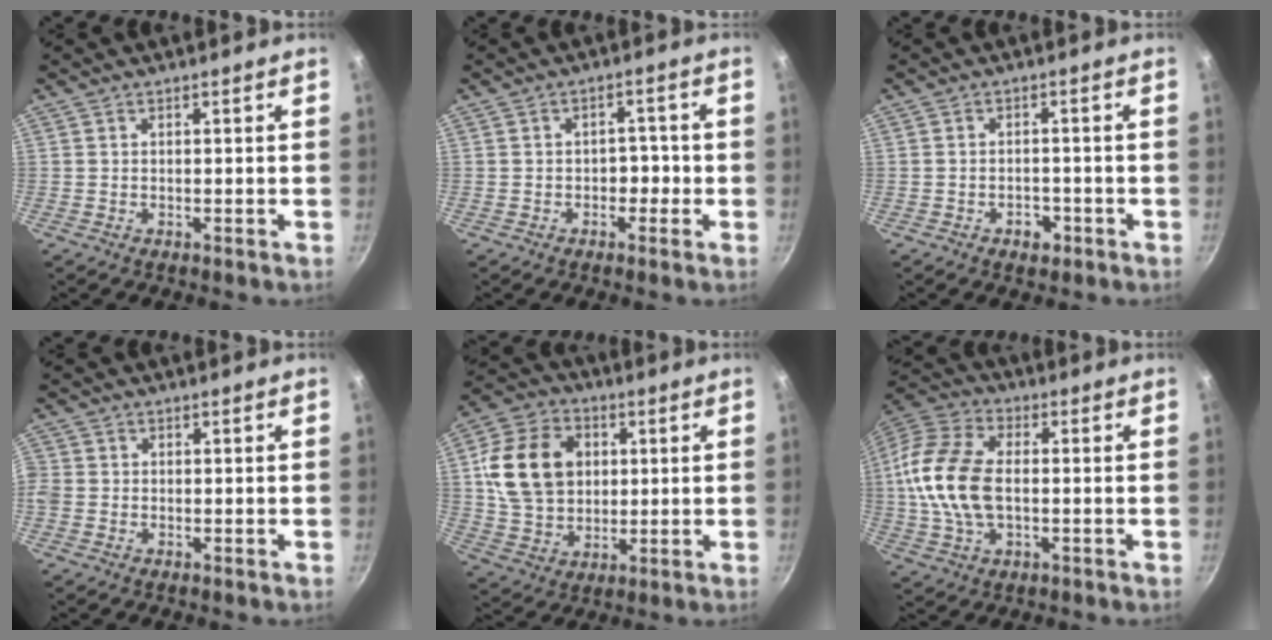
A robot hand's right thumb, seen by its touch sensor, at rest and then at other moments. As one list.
[{"total": 3.2, "force": [-1.0, 2.5, 1.8], "torque": [0.009, 0.018, -0.016]}, {"total": 3.1, "force": [-1.7, 2.1, 1.7], "torque": [-0.013, 0.015, -0.018]}, {"total": 2.8, "force": [-0.8, 2.5, 1.2], "torque": [-0.022, 0.001, -0.020]}, {"total": 16.5, "force": [3.0, 12.9, 9.8], "torque": [-0.155, 0.003, 0.052]}, {"total": 16.0, "force": [-0.5, 9.6, 12.8], "torque": [-0.247, 0.025, -0.023]}]